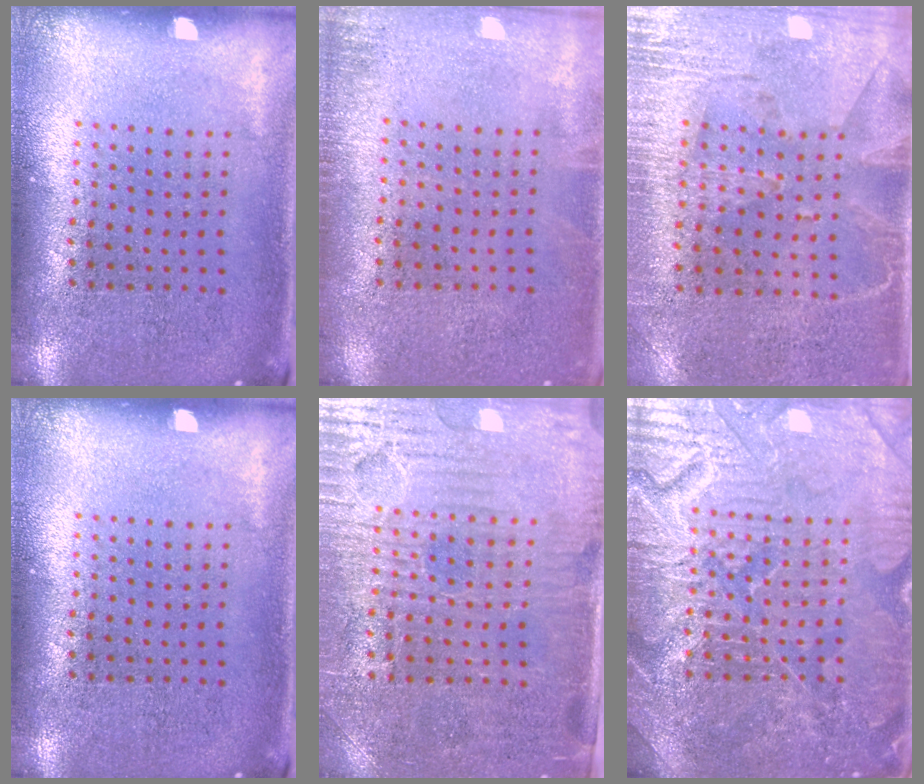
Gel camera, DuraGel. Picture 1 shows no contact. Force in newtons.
{"total": 1.2, "press": 1.1, "slide": 0.2}
{"total": 2.9, "press": 2.5, "slide": 1.4}
{"total": 0.0}
{"total": 3.8, "press": 3.5, "slide": 1.4}
{"total": 7.1, "press": 7.1, "slide": 1.0}